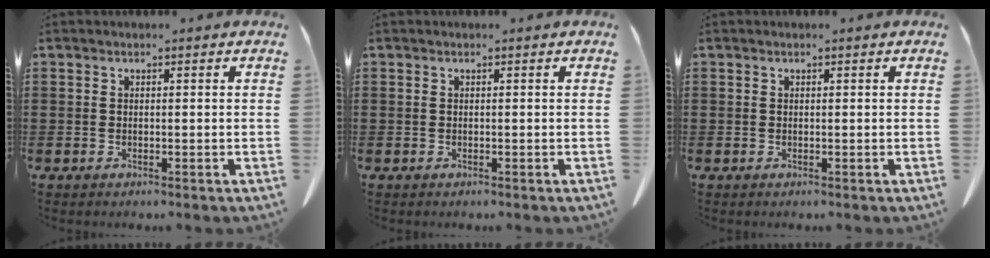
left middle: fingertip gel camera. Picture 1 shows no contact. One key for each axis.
{"total": 0.0}
{"total": 0.0}